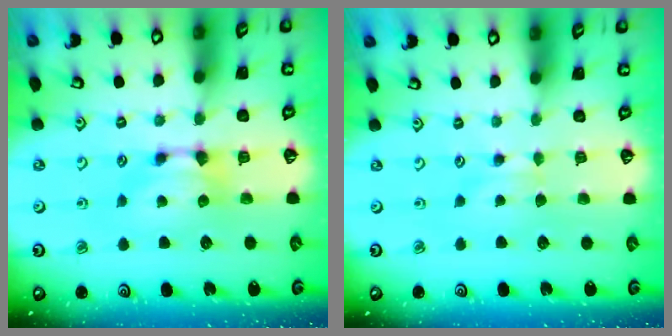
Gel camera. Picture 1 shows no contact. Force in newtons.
{"total": 2.4, "press": 2.4, "slide": 0.4}